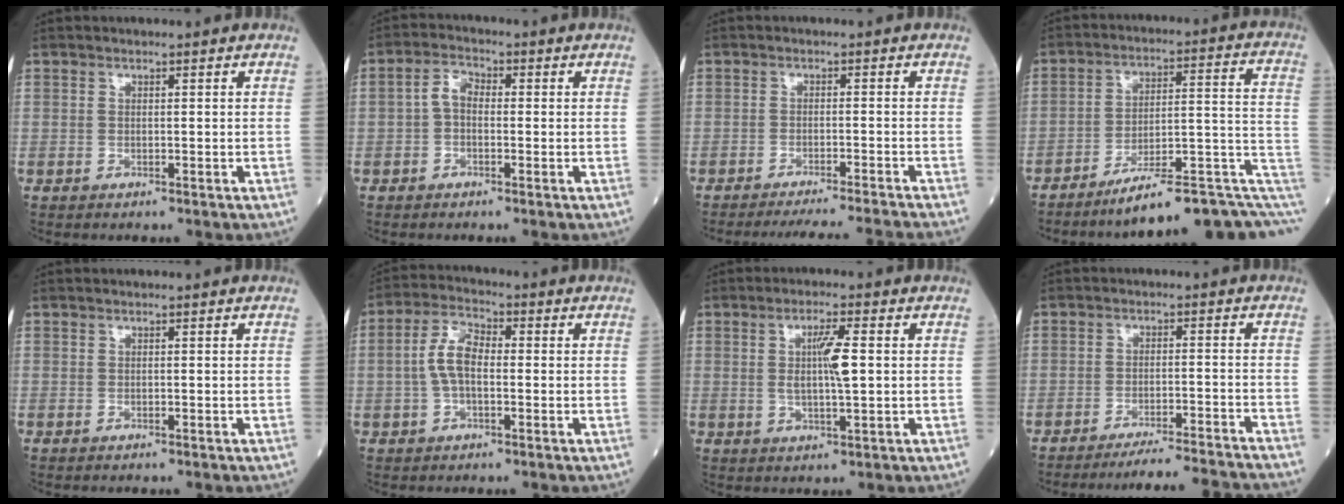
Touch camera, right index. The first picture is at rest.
{"total": 3.3, "force": [-0.3, 2.0, 2.6], "torque": [-0.047, 0.013, -0.010]}
{"total": 11.8, "force": [-11.1, -1.9, 3.5], "torque": [-0.024, -0.023, -0.148]}
{"total": 16.6, "force": [-9.8, 3.2, 13.0], "torque": [-0.111, 0.068, -0.131]}
{"total": 0.0}
{"total": 6.2, "force": [-0.2, 2.9, 5.5], "torque": [-0.121, 0.020, -0.010]}
{"total": 5.4, "force": [0.7, 0.5, 5.4], "torque": [-0.096, 0.000, 0.012]}
{"total": 11.0, "force": [-10.6, -1.4, 2.6], "torque": [-0.015, -0.009, -0.150]}